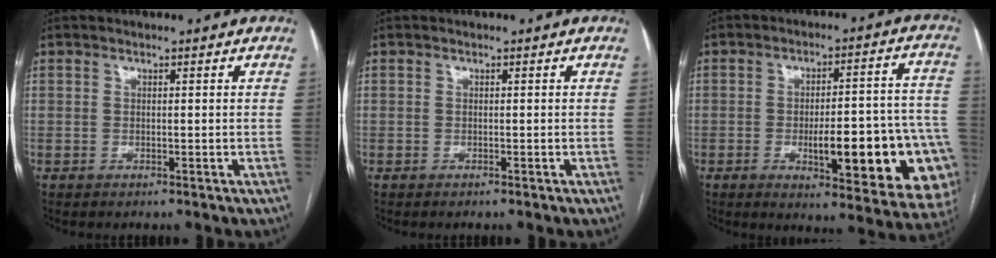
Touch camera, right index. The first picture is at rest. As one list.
[{"total": 0.0}, {"total": 20.3, "force": [-5.7, 5.0, 18.9], "torque": [-0.150, 0.025, -0.054]}]